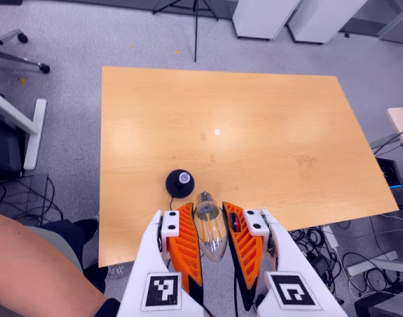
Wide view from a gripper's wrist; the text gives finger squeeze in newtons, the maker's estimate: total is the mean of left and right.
{"total": 21.4, "left": 23.6, "right": 19.1}